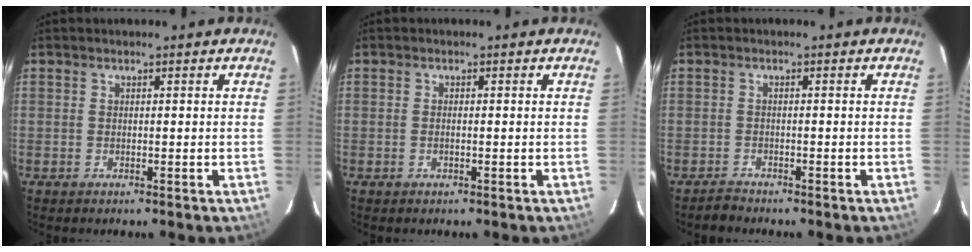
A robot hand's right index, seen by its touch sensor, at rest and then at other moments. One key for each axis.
{"total": 0.8, "fx": -0.2, "fy": 0.1, "fz": 0.7, "tx": -0.016, "ty": 0.001, "tz": -0.006}
{"total": 1.7, "fx": -1.6, "fy": 0.6, "fz": -0.1, "tx": -0.003, "ty": 0.003, "tz": -0.031}